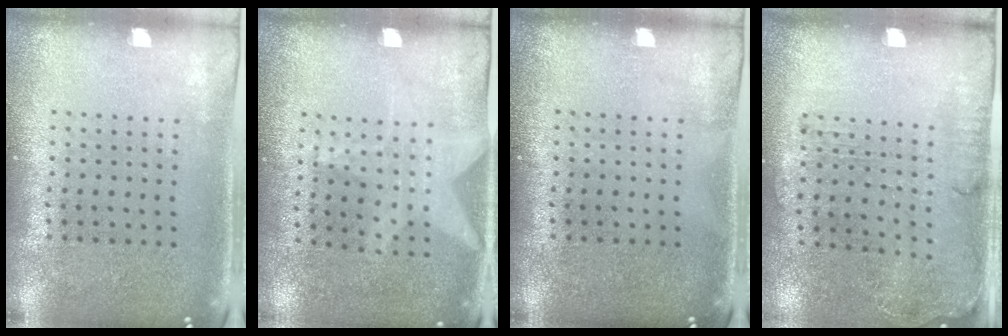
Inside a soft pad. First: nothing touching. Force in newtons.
{"total": 1.1, "press": 0.9, "slide": 0.7}
{"total": 0.0}
{"total": 1.6, "press": 1.3, "slide": 1.0}